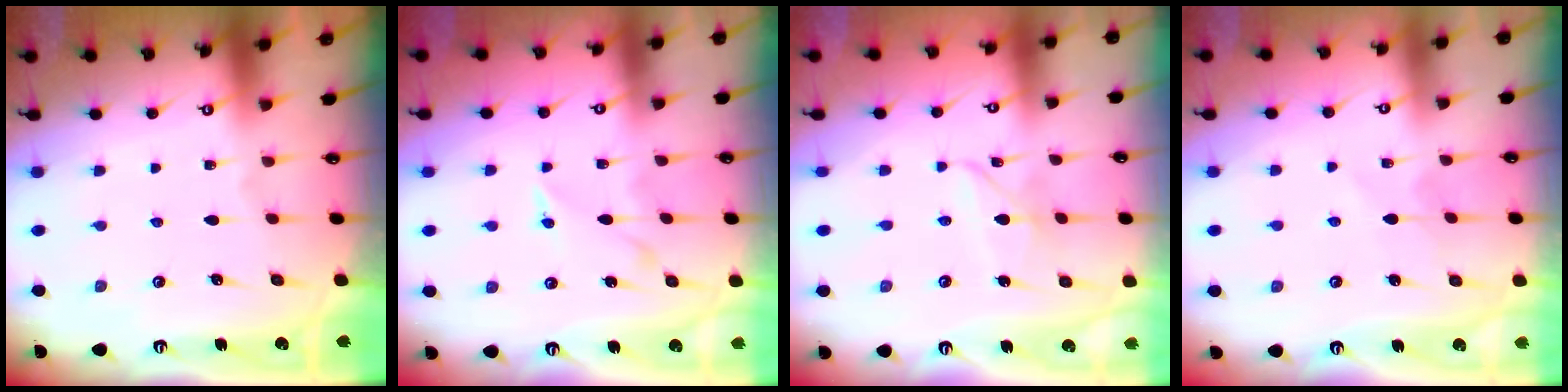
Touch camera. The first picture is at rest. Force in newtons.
{"total": 5.0, "press": 5.0, "slide": 0.7}
{"total": 5.0, "press": 5.0, "slide": 0.3}
{"total": 4.4, "press": 4.4, "slide": 0.5}